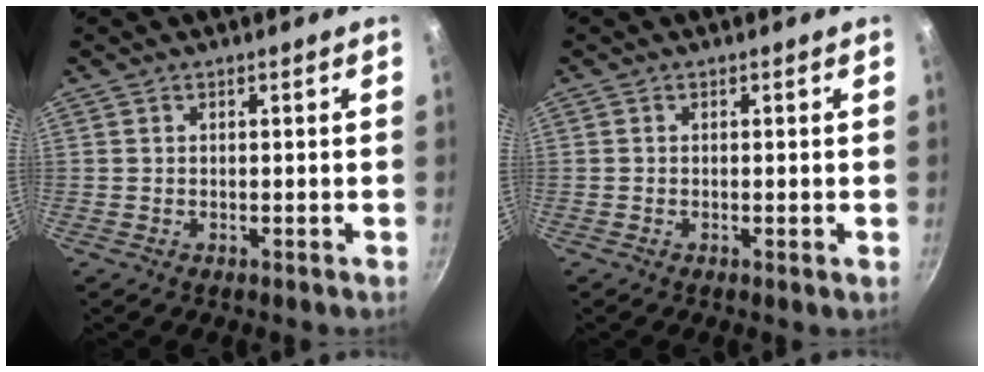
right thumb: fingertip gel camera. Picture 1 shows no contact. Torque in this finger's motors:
{"motor_torque": [-0.61, -0.20, -0.21, -0.30, 0.06]}